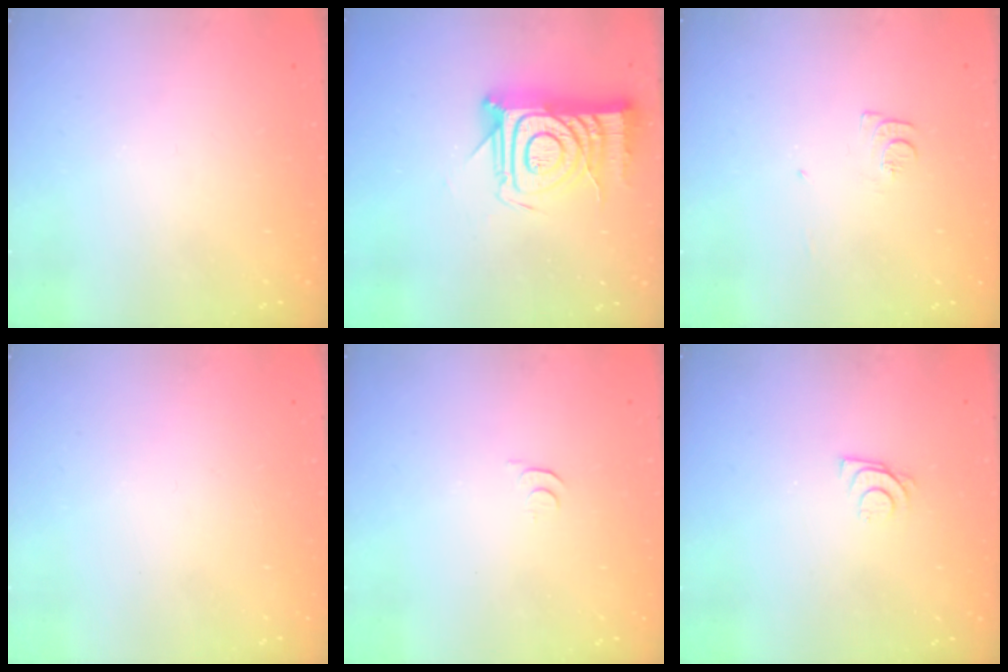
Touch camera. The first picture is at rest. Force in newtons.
{"total": 16.2, "press": 16.2, "slide": 1.1}
{"total": 5.9, "press": 5.9, "slide": 0.5}
{"total": 1.8, "press": 1.7, "slide": 0.1}
{"total": 3.5, "press": 3.5, "slide": 0.5}
{"total": 5.7, "press": 5.7, "slide": 0.5}